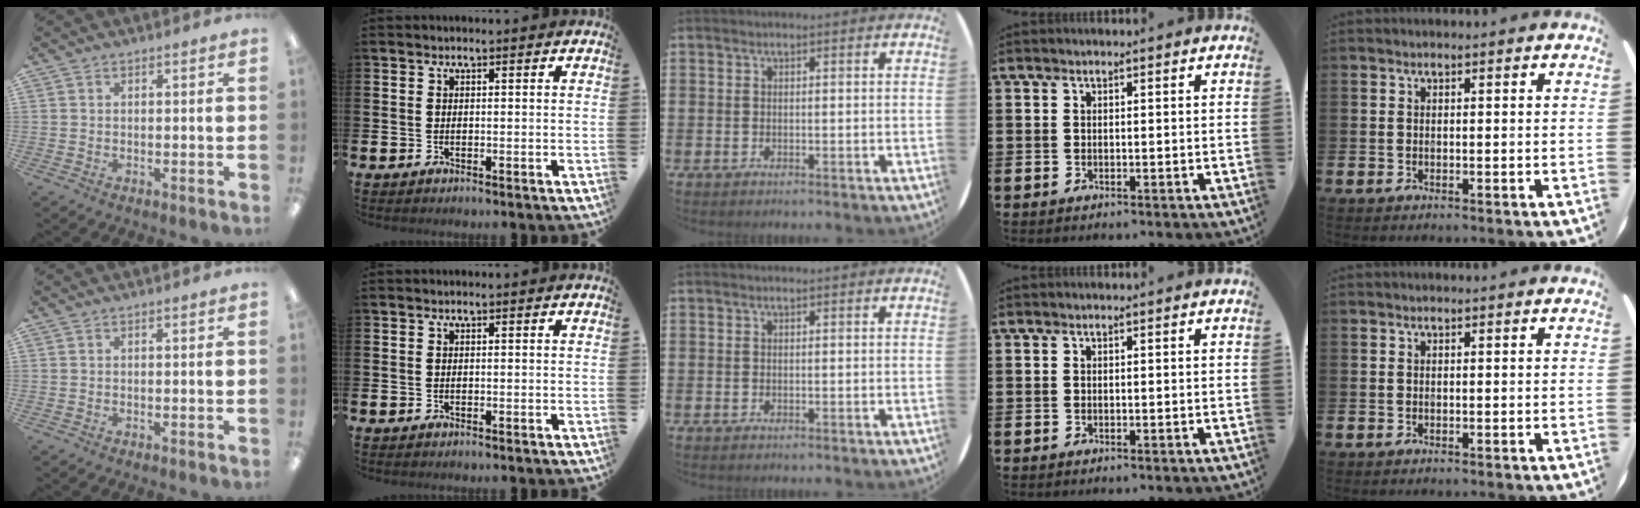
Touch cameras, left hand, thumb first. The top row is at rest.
{}